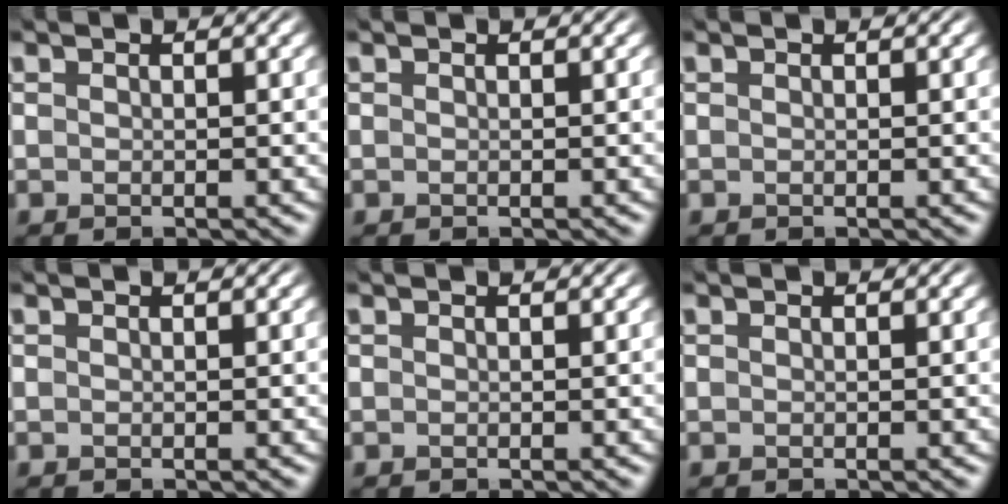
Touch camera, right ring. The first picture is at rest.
{"total": 0.0}
{"total": 0.0}
{"total": 0.0}
{"total": 0.0}
{"total": 0.0}